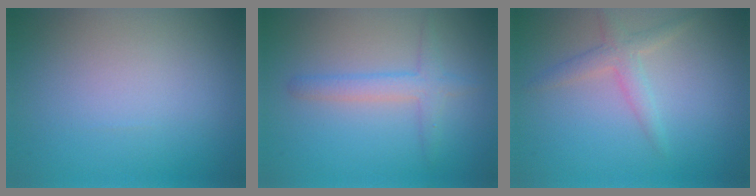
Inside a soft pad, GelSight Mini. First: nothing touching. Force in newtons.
{"total": 2.4, "press": 2.4, "slide": 0.1}
{"total": 2.2, "press": 2.1, "slide": 0.1}